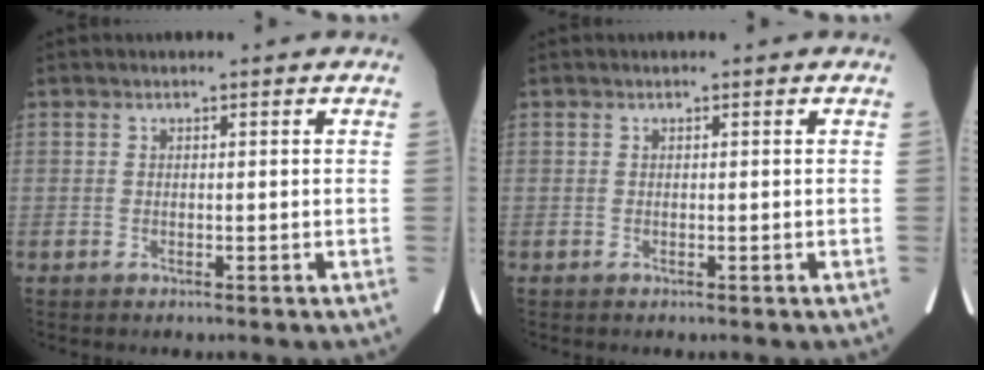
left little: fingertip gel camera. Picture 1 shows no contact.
{"total": 0.0}